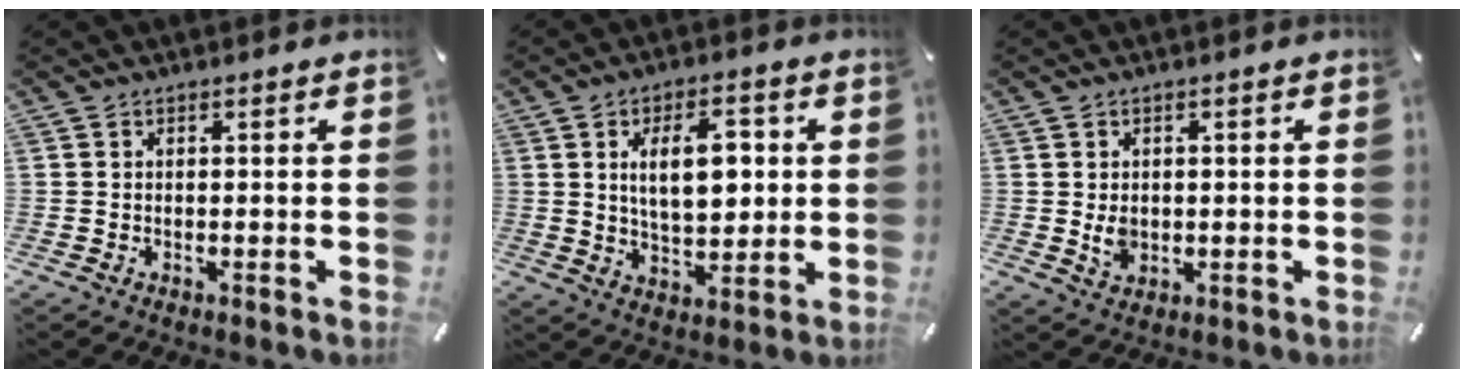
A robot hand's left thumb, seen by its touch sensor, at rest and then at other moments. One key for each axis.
{"total": 11.6, "fx": 2.5, "fy": 6.5, "fz": 9.3, "tx": -0.158, "ty": -0.003, "tz": 0.035}
{"total": 3.4, "fx": -0.1, "fy": 2.9, "fz": 1.8, "tx": -0.031, "ty": -0.001, "tz": -0.003}